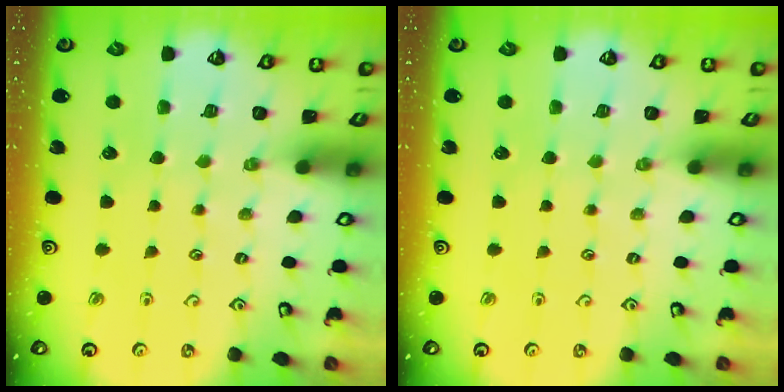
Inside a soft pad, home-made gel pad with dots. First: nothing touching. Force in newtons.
{"total": 0.0}